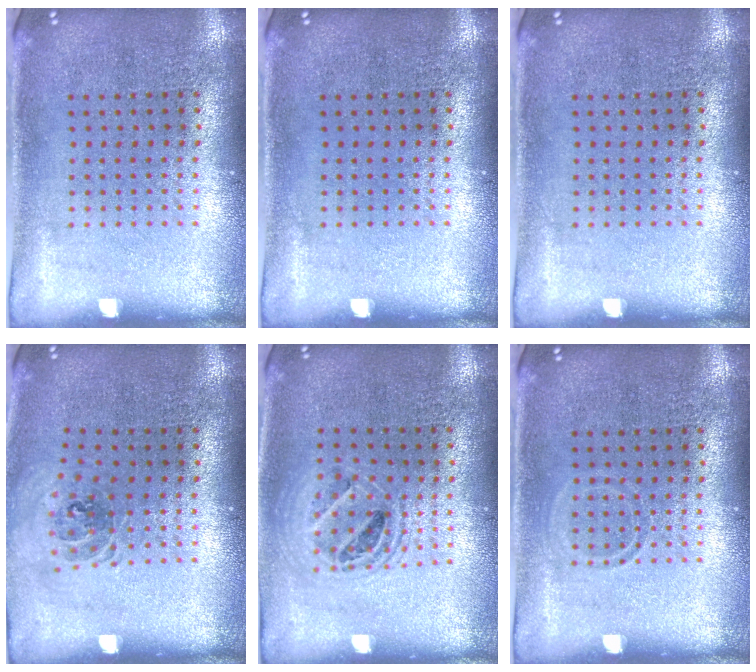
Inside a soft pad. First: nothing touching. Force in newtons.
{"total": 0.0}
{"total": 0.0}
{"total": 0.9, "press": 0.9, "slide": 0.2}
{"total": 1.4, "press": 1.3, "slide": 0.6}
{"total": 0.8, "press": 0.8, "slide": 0.3}